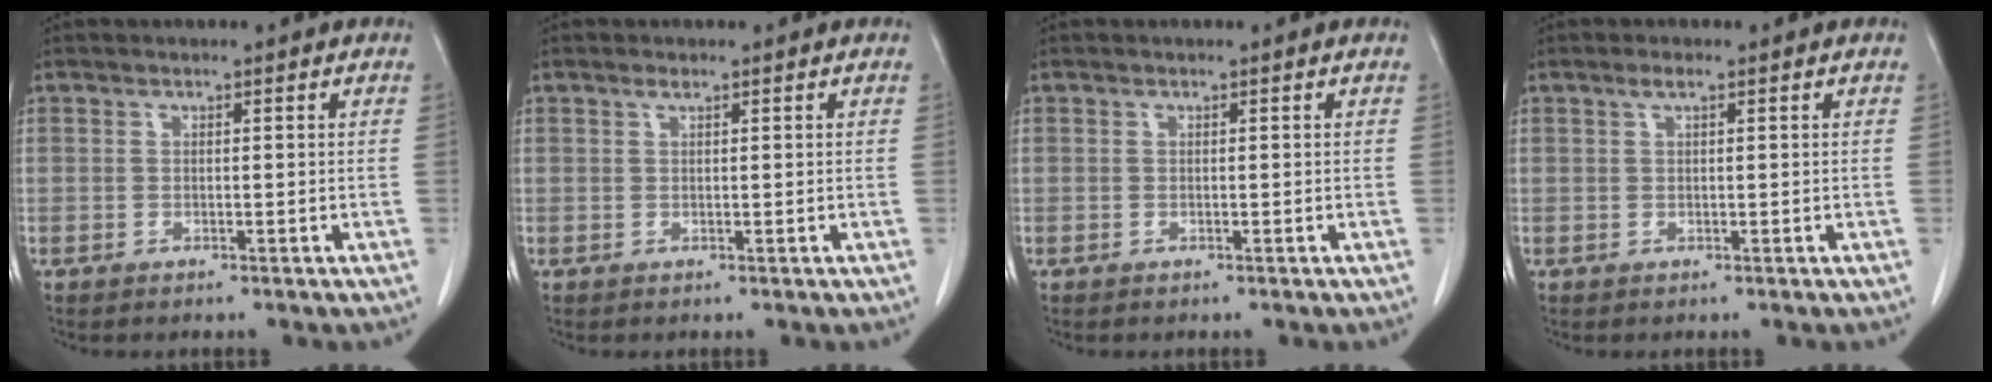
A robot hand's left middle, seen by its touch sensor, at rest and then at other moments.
{"total": 0.6, "force": [0.4, 0.0, 0.4], "torque": [-0.010, 0.000, 0.009]}
{"total": 0.0}
{"total": 1.2, "force": [0.7, 0.1, 1.0], "torque": [-0.021, 0.005, 0.012]}